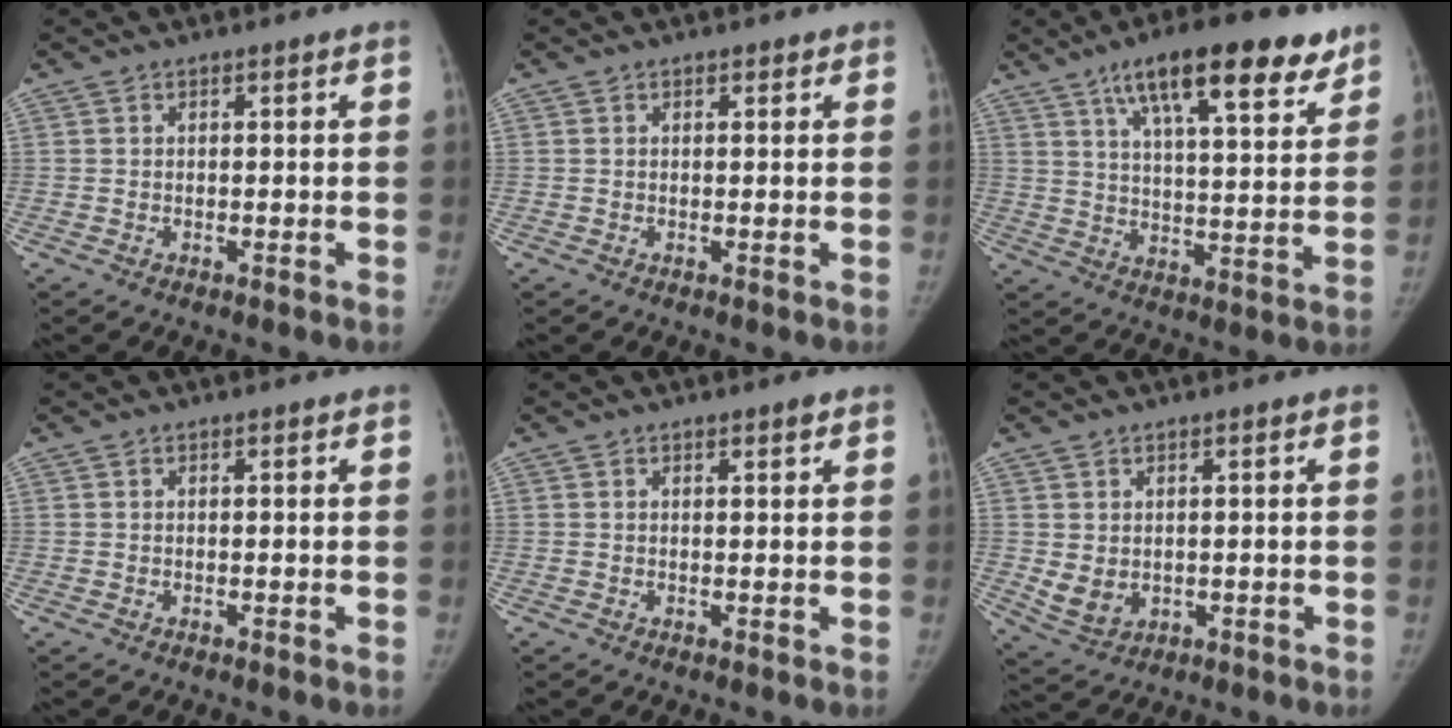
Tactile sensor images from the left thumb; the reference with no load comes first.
{"total": 0.8, "force": [0.5, 0.5, 0.2], "torque": [0.004, -0.003, 0.003]}
{"total": 18.6, "force": [11.6, 5.6, 13.5], "torque": [-0.177, -0.033, 0.181]}
{"total": 0.0}
{"total": 1.0, "force": [0.7, 0.2, 0.6], "torque": [-0.007, -0.004, 0.011]}
{"total": 4.7, "force": [0.2, 3.7, 2.9], "torque": [-0.044, -0.013, 0.020]}